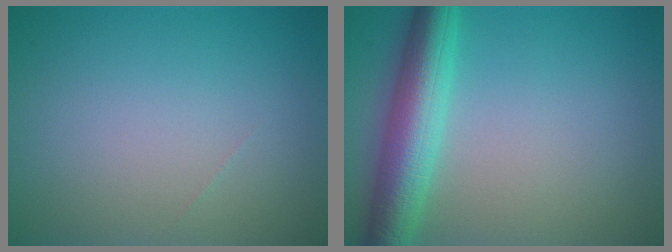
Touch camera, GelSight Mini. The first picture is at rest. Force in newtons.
{"total": 6.3, "press": 6.3, "slide": 0.1}